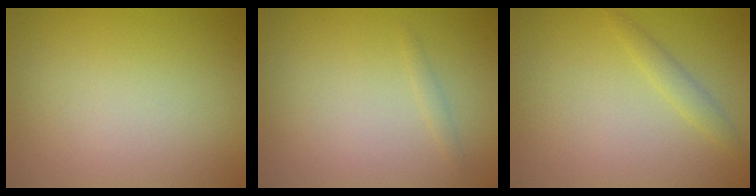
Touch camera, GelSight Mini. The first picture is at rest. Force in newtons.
{"total": 0.6, "press": 0.6, "slide": 0.0}
{"total": 1.3, "press": 1.3, "slide": 0.0}